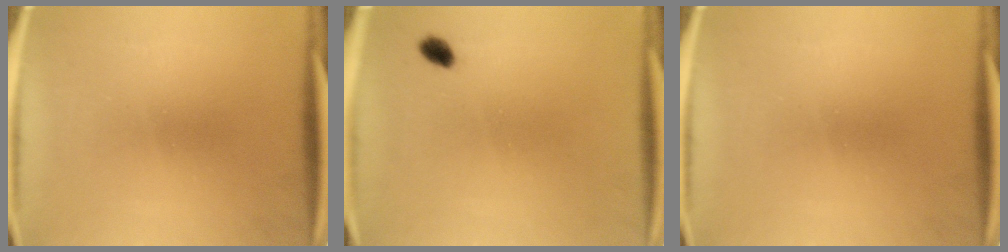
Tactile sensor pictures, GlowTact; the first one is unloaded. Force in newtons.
{"total": 1.9}
{"total": 0.0}